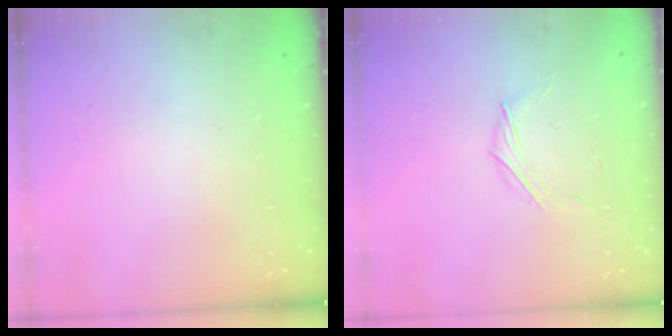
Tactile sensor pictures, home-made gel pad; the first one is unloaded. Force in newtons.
{"total": 3.7, "press": 3.5, "slide": 1.1}